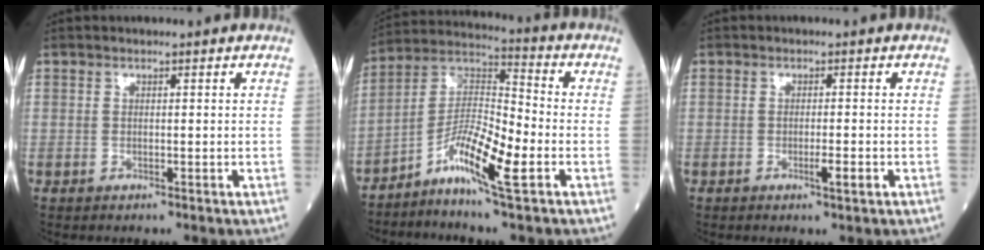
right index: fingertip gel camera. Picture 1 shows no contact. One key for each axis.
{"total": 10.7, "fx": -5.0, "fy": 1.1, "fz": 9.4, "tx": -0.178, "ty": 0.006, "tz": -0.100}
{"total": 2.3, "fx": -0.8, "fy": 0.1, "fz": 2.2, "tx": -0.037, "ty": -0.004, "tz": -0.014}